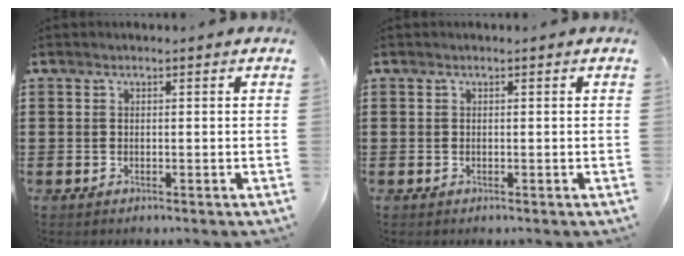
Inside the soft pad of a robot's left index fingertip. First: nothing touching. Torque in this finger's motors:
{"motor_torque": [-0.02, 0.00, 0.00, 0.00]}